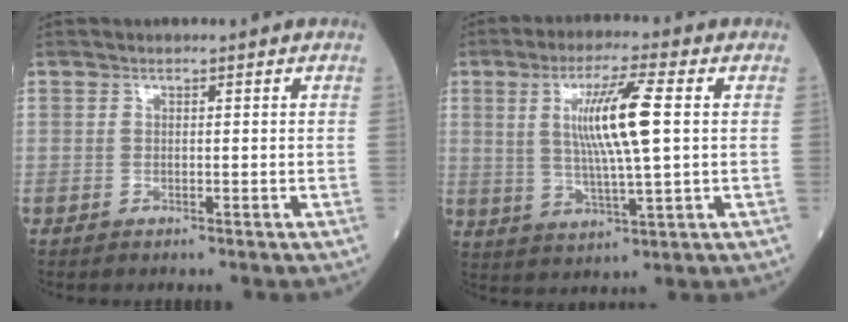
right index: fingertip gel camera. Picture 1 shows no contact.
{"total": 10.4, "force": [2.0, 0.4, 10.2], "torque": [-0.193, 0.000, 0.038]}